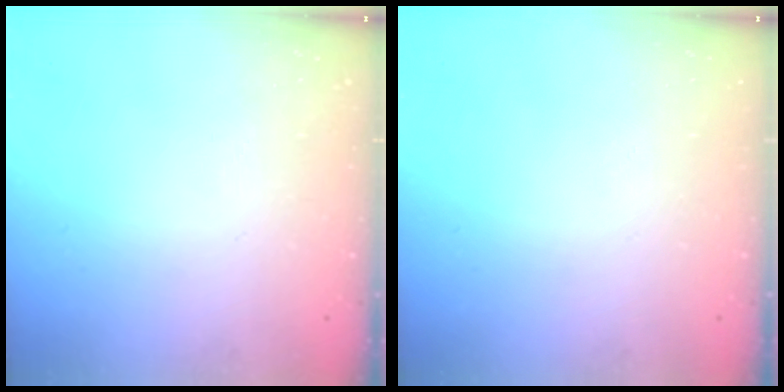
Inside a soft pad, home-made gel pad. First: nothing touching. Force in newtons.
{"total": 0.0}